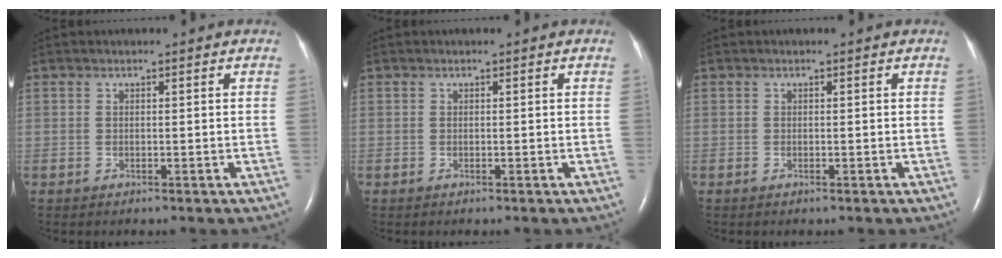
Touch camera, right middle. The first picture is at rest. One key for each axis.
{"total": 0.0}
{"total": 0.0}